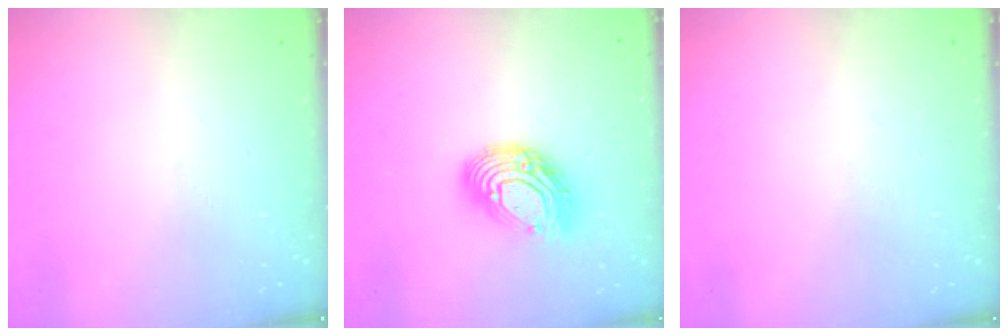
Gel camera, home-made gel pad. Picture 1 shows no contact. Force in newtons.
{"total": 13.4, "press": 13.3, "slide": 1.4}
{"total": 0.0}